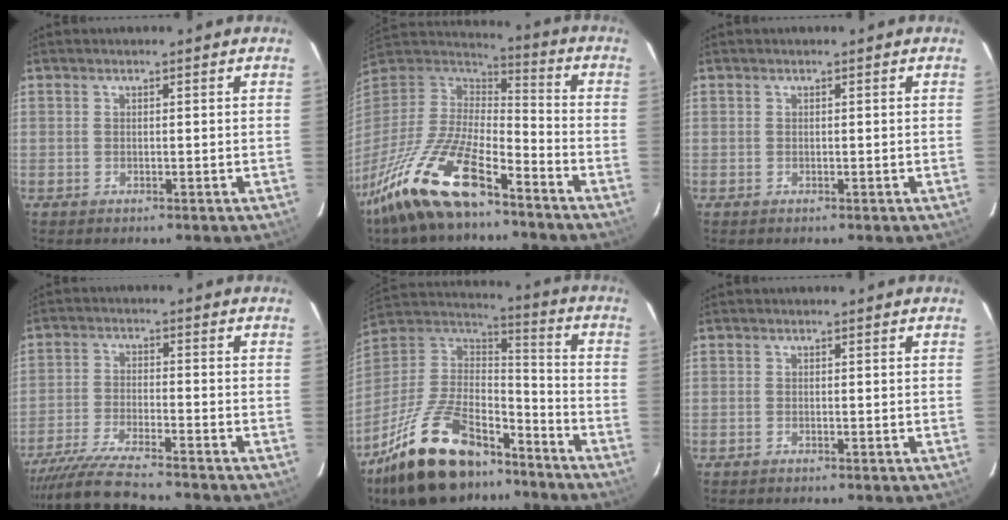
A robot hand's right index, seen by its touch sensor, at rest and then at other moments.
{"total": 21.7, "force": [-14.7, 7.1, 14.3], "torque": [-0.293, -0.037, -0.267]}
{"total": 0.0}
{"total": 12.3, "force": [-11.2, 0.5, 5.1], "torque": [-0.120, -0.024, -0.198]}
{"total": 25.5, "force": [-17.9, 10.8, 14.7], "torque": [-0.297, 0.001, -0.291]}
{"total": 0.0}